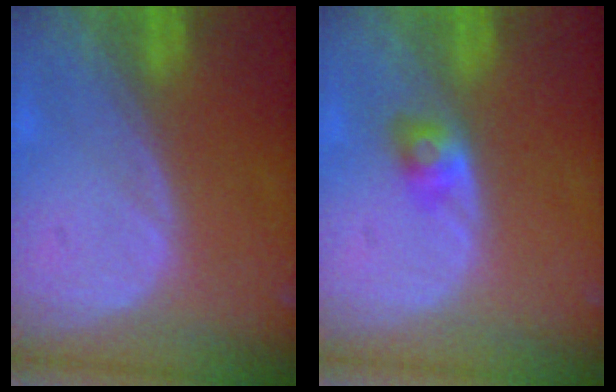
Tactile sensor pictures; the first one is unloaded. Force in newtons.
{"total": 2.7, "press": 2.4, "slide": 1.1}